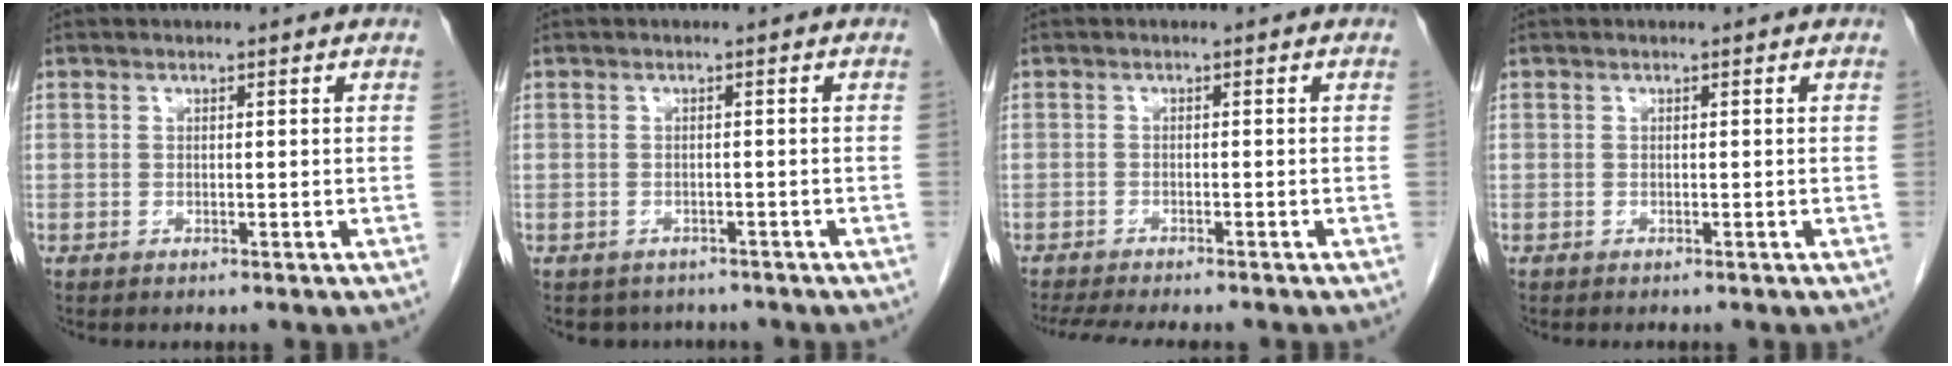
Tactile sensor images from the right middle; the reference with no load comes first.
{"total": 4.1, "force": [-3.5, 2.2, 0.3], "torque": [0.000, 0.006, -0.044]}
{"total": 9.3, "force": [-8.1, 1.3, 4.5], "torque": [-0.061, -0.012, -0.118]}
{"total": 0.7, "force": [-0.6, 0.1, 0.3], "torque": [-0.004, -0.001, -0.008]}